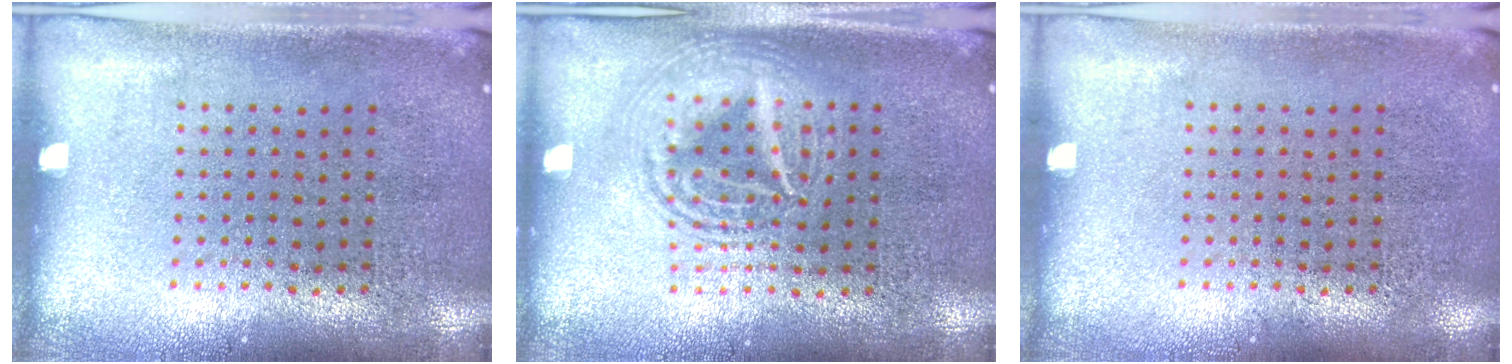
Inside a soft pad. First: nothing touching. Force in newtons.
{"total": 2.8, "press": 2.8, "slide": 0.4}
{"total": 0.0}